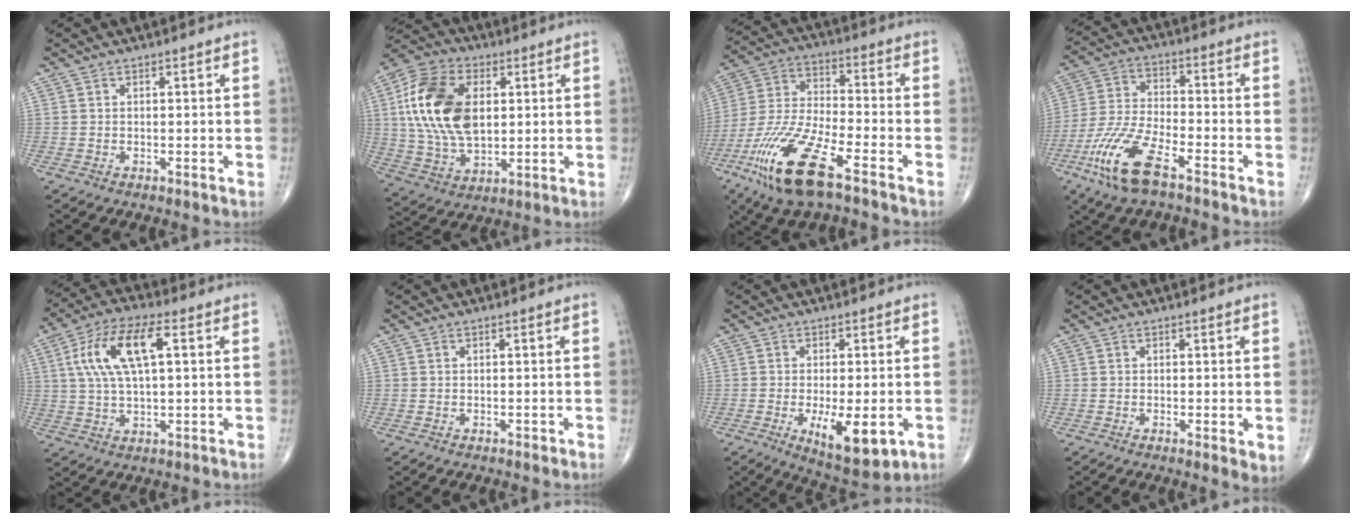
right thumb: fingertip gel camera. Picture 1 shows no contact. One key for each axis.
{"total": 19.6, "fx": 3.3, "fy": 12.1, "fz": 15.1, "tx": -0.282, "ty": -0.002, "tz": 0.061}
{"total": 18.4, "fx": -10.4, "fy": 5.2, "fz": 14.3, "tx": -0.320, "ty": 0.022, "tz": -0.199}
{"total": 13.4, "fx": -7.8, "fy": 4.3, "fz": 10.0, "tx": -0.221, "ty": 0.021, "tz": -0.153}
{"total": 13.3, "fx": 3.3, "fy": 5.3, "fz": 11.7, "tx": -0.236, "ty": 0.019, "tz": 0.060}
{"total": 0.0}
{"total": 10.5, "fx": -2.9, "fy": 3.8, "fz": 9.3, "tx": -0.135, "ty": -0.018, "tz": -0.036}
{"total": 2.6, "fx": -0.2, "fy": 0.7, "fz": 2.5, "tx": -0.040, "ty": -0.011, "tz": -0.006}